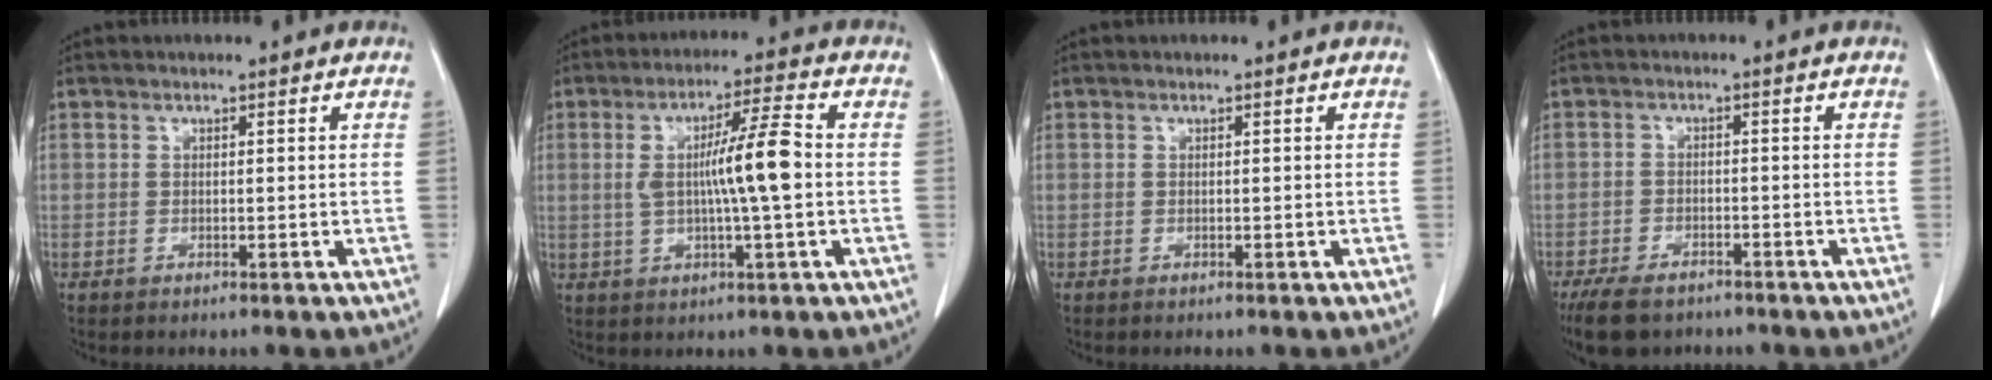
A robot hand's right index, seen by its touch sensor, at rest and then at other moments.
{"total": 9.1, "force": [0.1, 0.3, 9.1], "torque": [-0.162, 0.010, -0.002]}
{"total": 0.0}
{"total": 7.4, "force": [-5.7, 3.3, 3.5], "torque": [-0.057, -0.006, -0.088]}